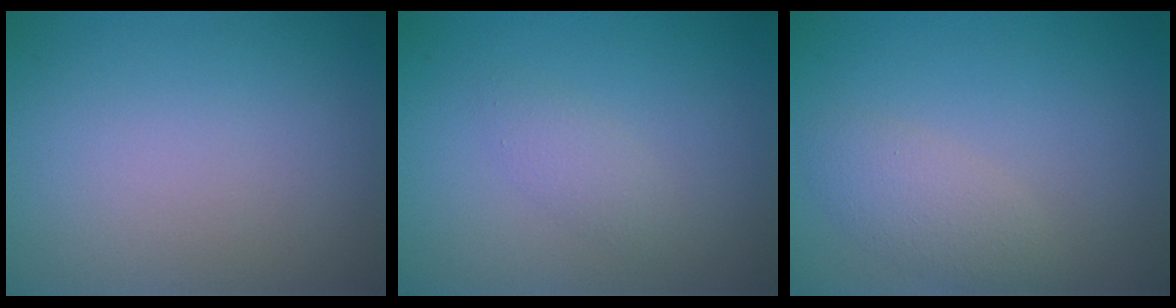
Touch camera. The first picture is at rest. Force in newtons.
{"total": 1.3, "press": 1.3, "slide": 0.1}
{"total": 2.5, "press": 2.5, "slide": 0.1}